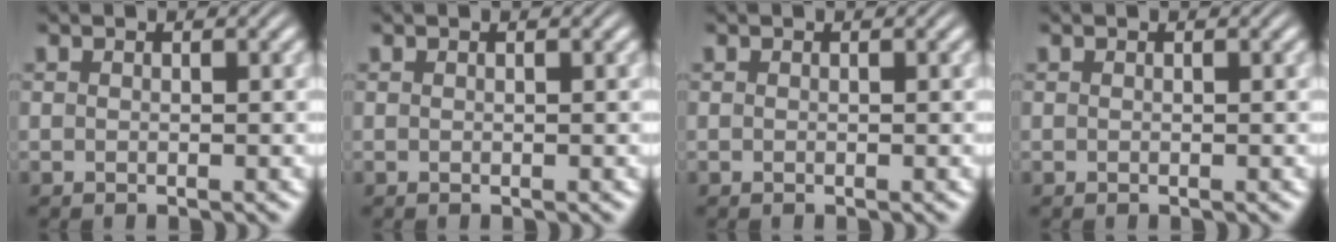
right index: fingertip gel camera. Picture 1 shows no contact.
{"total": 0.0}
{"total": 0.0}
{"total": 0.0}